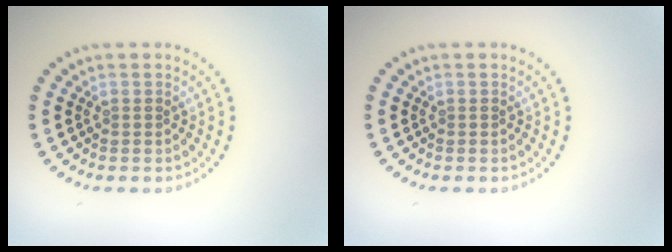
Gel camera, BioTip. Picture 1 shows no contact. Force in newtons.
{"total": 0.0}